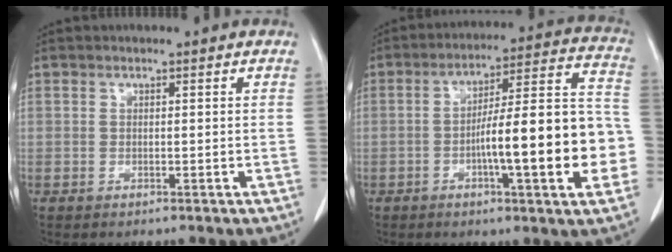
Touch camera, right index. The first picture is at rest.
{"total": 17.9, "force": [-4.4, 1.9, 17.2], "torque": [-0.227, 0.026, -0.063]}